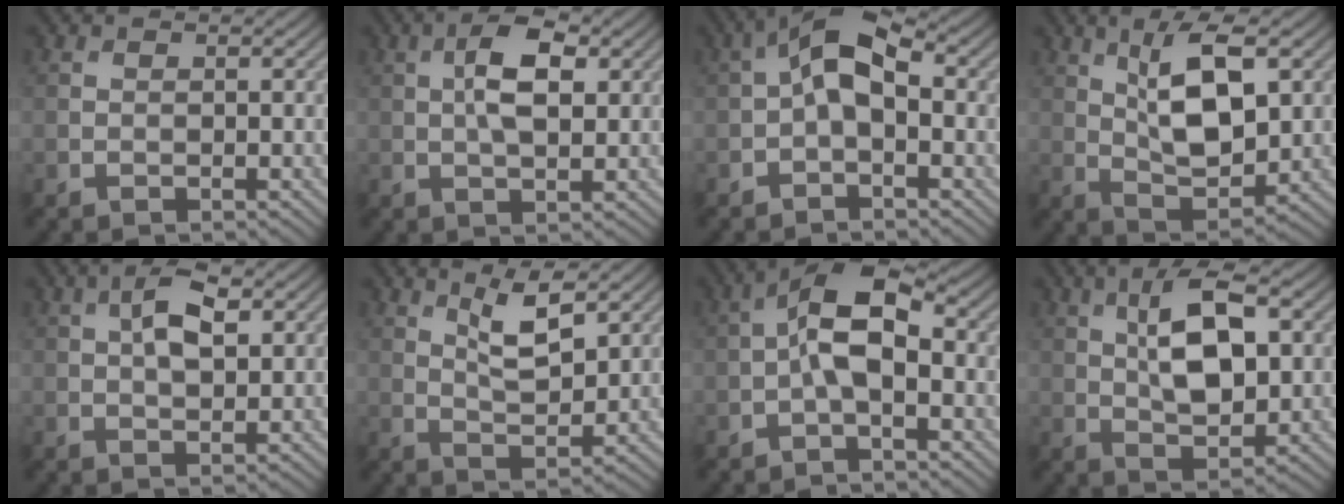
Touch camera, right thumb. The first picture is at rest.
{"total": 5.8, "force": [1.2, 2.5, 5.1], "torque": [-0.096, 0.005, 0.018]}
{"total": 5.7, "force": [0.1, 3.1, 4.8], "torque": [-0.093, 0.015, -0.007]}
{"total": 9.4, "force": [2.7, 3.8, 8.2], "torque": [-0.155, 0.003, 0.048]}
{"total": 5.1, "force": [1.4, 2.3, 4.3], "torque": [-0.084, 0.006, 0.022]}
{"total": 5.5, "force": [2.9, 1.6, 4.4], "torque": [-0.092, -0.008, 0.056]}
{"total": 6.6, "force": [-0.6, 2.8, 5.9], "torque": [-0.116, 0.019, -0.022]}
{"total": 9.3, "force": [2.1, 4.1, 8.1], "torque": [-0.151, 0.009, 0.033]}